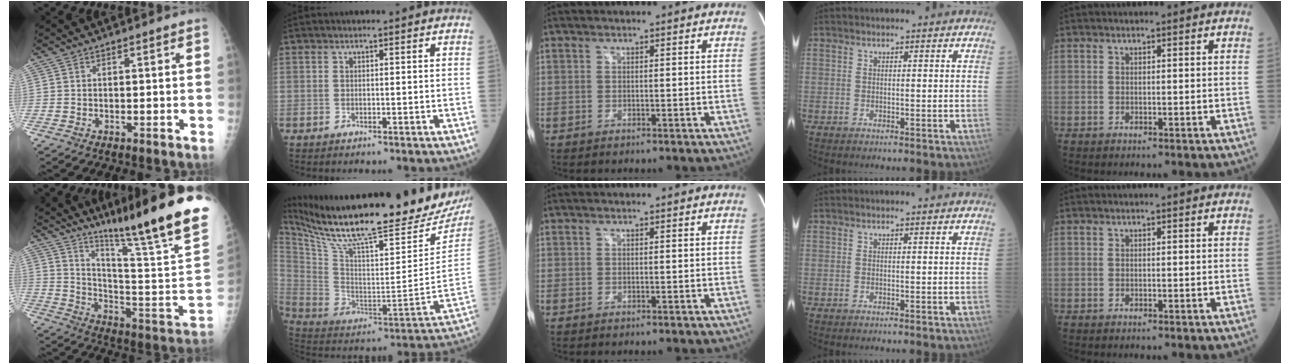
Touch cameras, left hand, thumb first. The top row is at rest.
{"thumb": {"total": 27.9, "force": [20.5, 0.1, 18.9], "torque": [-0.278, -0.142, 0.305]}, "index": {"total": 31.0, "force": [26.4, 4.2, 15.7], "torque": [-0.283, -0.087, 0.384]}}